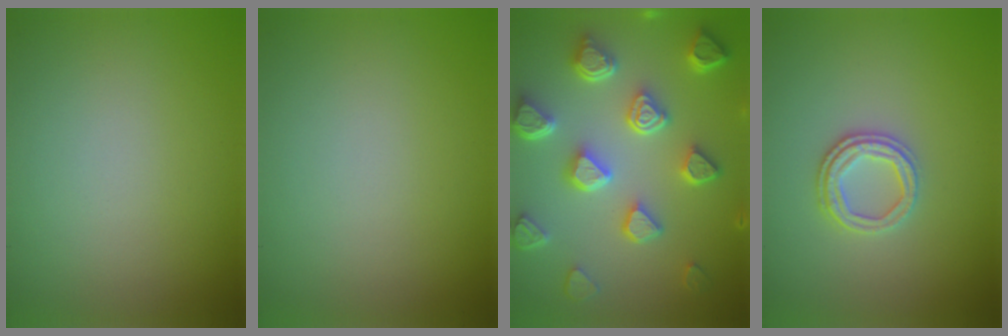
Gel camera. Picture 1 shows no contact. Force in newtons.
{"total": 0.0}
{"total": 7.3, "press": 5.8, "slide": 4.5}
{"total": 2.5, "press": 2.4, "slide": 0.8}